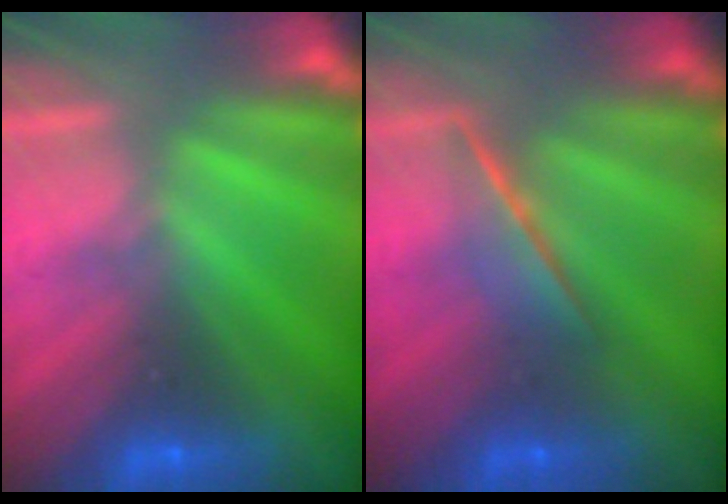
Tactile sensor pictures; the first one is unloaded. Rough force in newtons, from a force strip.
{"total": 1.6}